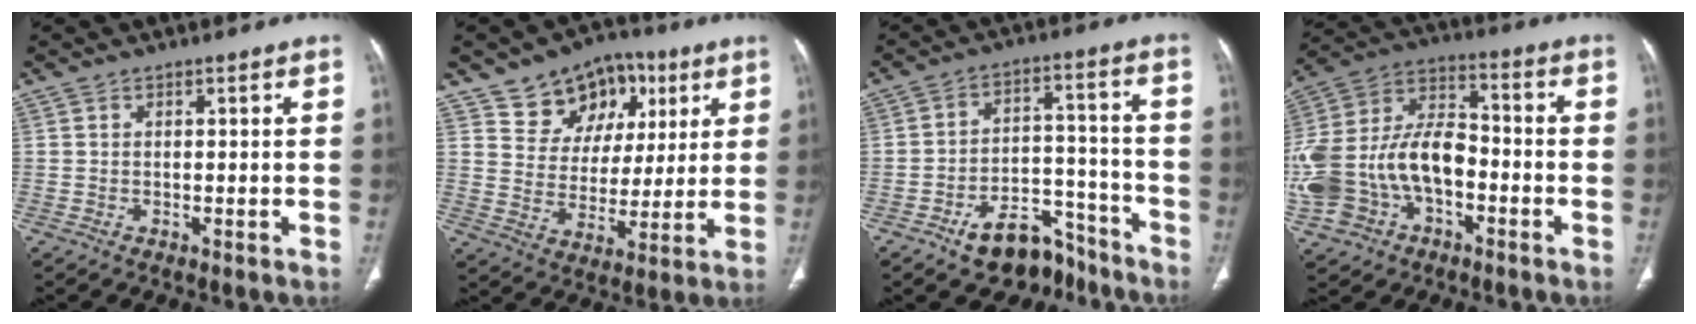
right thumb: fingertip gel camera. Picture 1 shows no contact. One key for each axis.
{"total": 14.3, "fx": 7.6, "fy": 10.4, "fz": 6.3, "tx": -0.053, "ty": -0.018, "tz": 0.127}
{"total": 11.6, "fx": -8.3, "fy": 6.4, "fz": 4.9, "tx": -0.038, "ty": 0.083, "tz": -0.126}
{"total": 20.9, "fx": -5.1, "fy": 13.4, "fz": 15.2, "tx": -0.319, "ty": 0.045, "tz": -0.088}